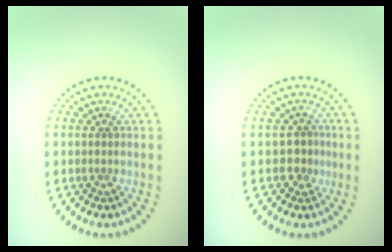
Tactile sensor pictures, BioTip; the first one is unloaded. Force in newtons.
{"total": 1.7, "press": 1.5, "slide": 0.9}